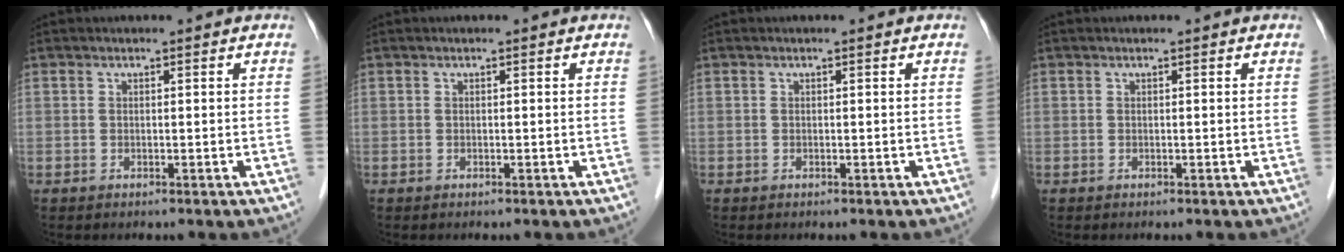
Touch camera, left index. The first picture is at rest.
{"total": 0.0}
{"total": 0.0}
{"total": 0.0}